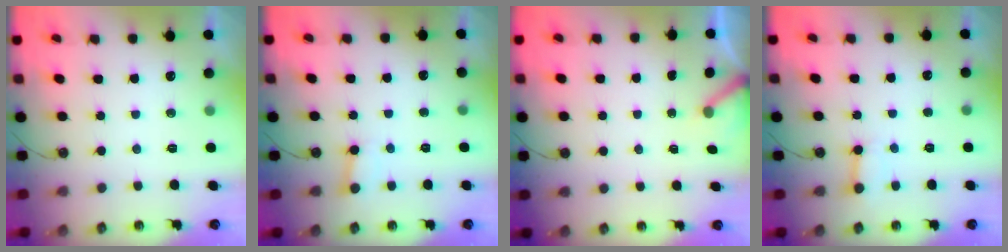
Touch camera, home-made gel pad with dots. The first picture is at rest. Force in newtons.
{"total": 2.3, "press": 2.3, "slide": 0.2}
{"total": 2.8, "press": 2.8, "slide": 0.3}
{"total": 4.2, "press": 4.2, "slide": 0.6}